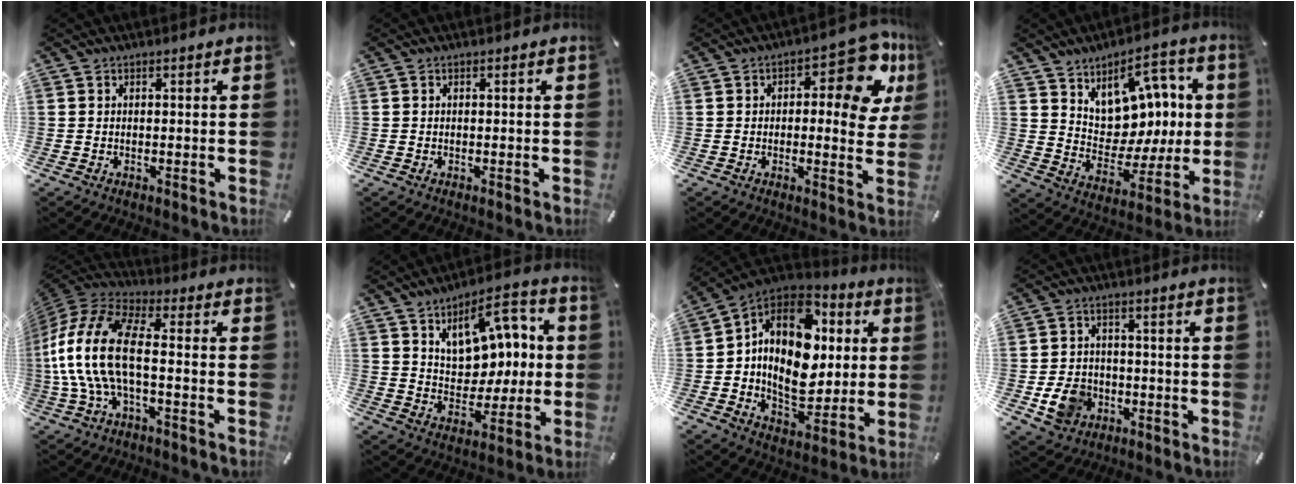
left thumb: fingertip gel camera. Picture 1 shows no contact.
{"total": 0.0}
{"total": 12.5, "force": [4.9, 5.8, 9.9], "torque": [-0.111, -0.042, 0.079]}
{"total": 12.3, "force": [5.8, 9.3, 5.4], "torque": [-0.079, -0.059, 0.115]}
{"total": 17.4, "force": [-2.0, 8.0, 15.3], "torque": [-0.323, 0.003, -0.037]}
{"total": 13.3, "force": [6.0, 9.2, 7.5], "torque": [-0.103, -0.040, 0.107]}
{"total": 18.9, "force": [2.4, 13.9, 12.6], "torque": [-0.215, -0.016, 0.038]}
{"total": 8.1, "force": [-2.5, 6.9, 3.6], "torque": [-0.085, 0.013, -0.044]}